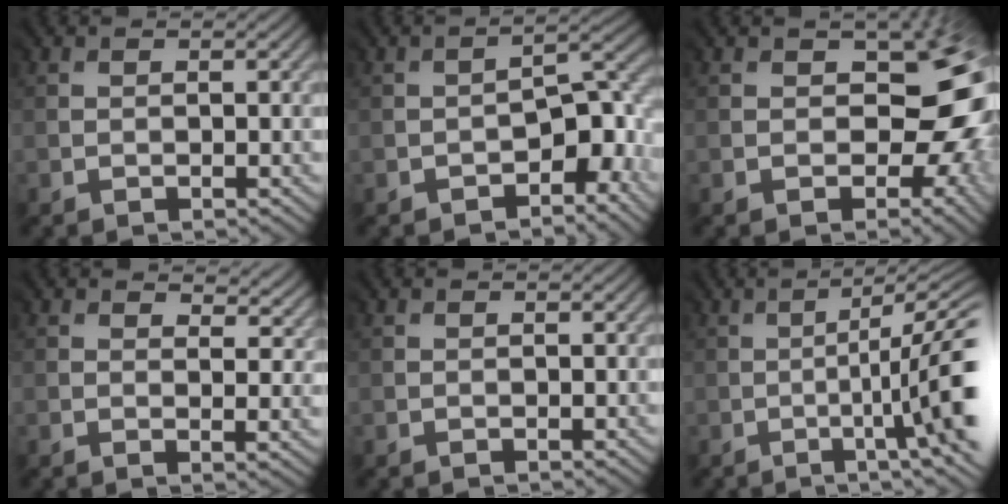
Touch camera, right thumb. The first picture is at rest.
{"total": 4.7, "force": [-3.2, 1.7, 3.0], "torque": [-0.036, 0.005, -0.051]}
{"total": 10.3, "force": [-0.8, 6.9, 7.6], "torque": [-0.069, -0.008, -0.007]}
{"total": 5.5, "force": [2.6, 2.6, 4.1], "torque": [-0.059, -0.005, 0.043]}
{"total": 0.0}
{"total": 12.4, "force": [-1.9, 3.2, 11.8], "torque": [-0.157, -0.009, -0.015]}